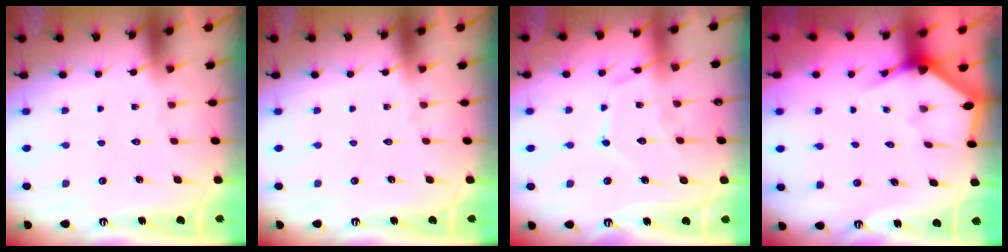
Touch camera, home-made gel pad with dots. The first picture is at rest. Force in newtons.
{"total": 0.0}
{"total": 11.1, "press": 11.1, "slide": 0.9}
{"total": 3.1, "press": 3.1, "slide": 0.2}